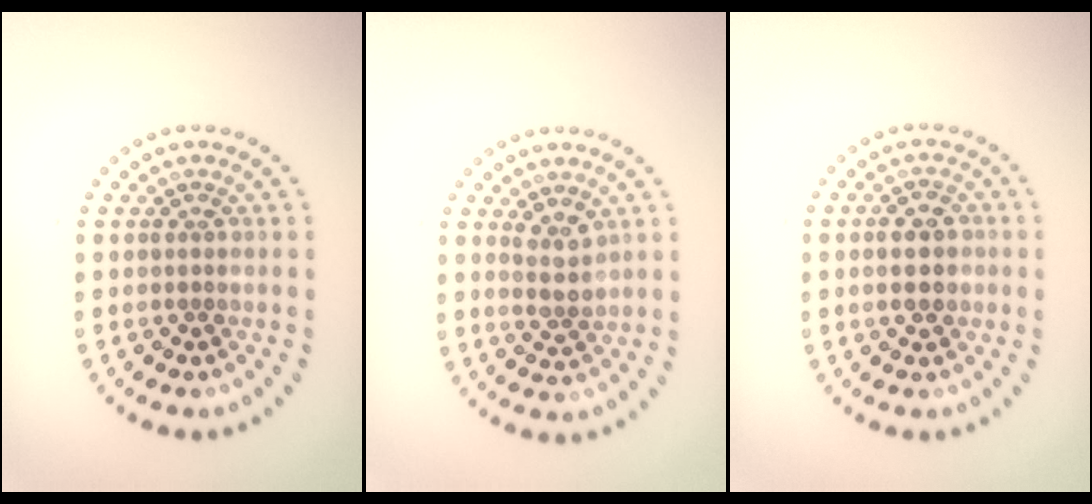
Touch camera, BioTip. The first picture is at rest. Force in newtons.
{"total": 1.8, "press": 1.7, "slide": 0.5}
{"total": 2.8, "press": 2.8, "slide": 0.2}